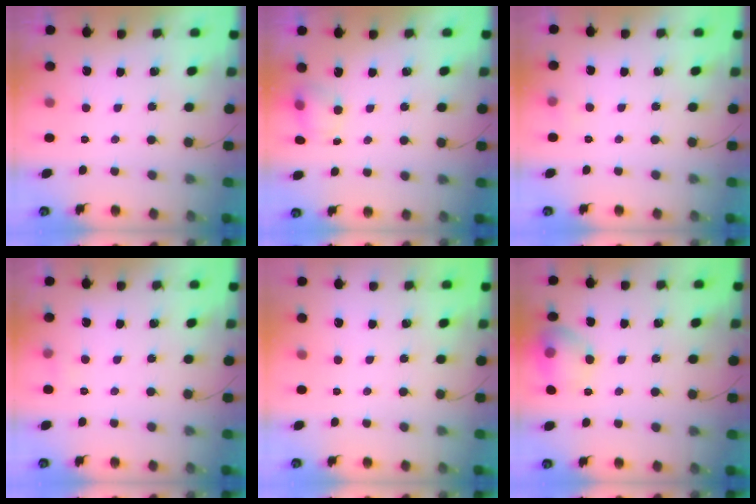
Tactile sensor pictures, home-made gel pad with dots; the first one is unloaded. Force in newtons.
{"total": 4.6, "press": 4.5, "slide": 1.1}
{"total": 3.3, "press": 2.6, "slide": 2.1}
{"total": 6.7, "press": 2.8, "slide": 6.1}
{"total": 0.0}
{"total": 10.9, "press": 10.8, "slide": 0.8}